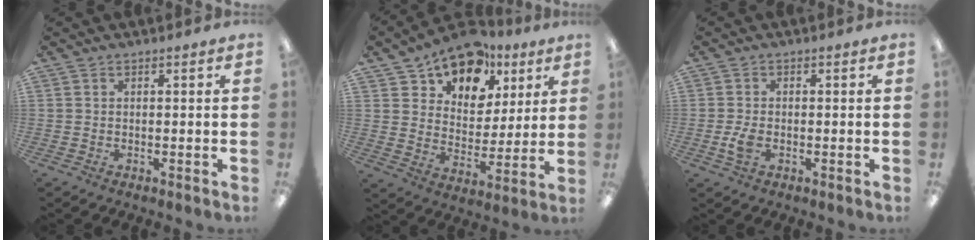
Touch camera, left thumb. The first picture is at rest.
{"total": 14.8, "force": [11.1, 8.5, 4.9], "torque": [-0.094, -0.071, 0.205]}
{"total": 3.7, "force": [-1.0, 2.2, 2.8], "torque": [-0.059, 0.002, -0.018]}